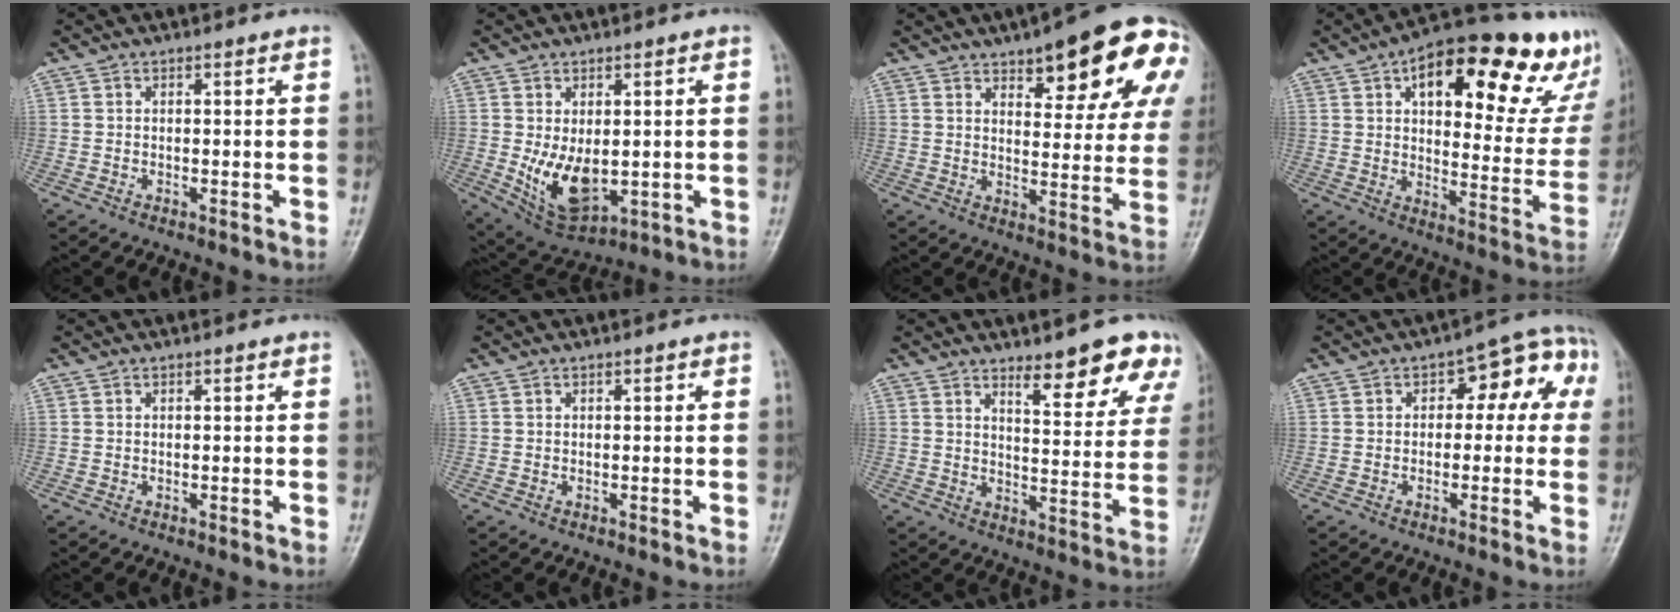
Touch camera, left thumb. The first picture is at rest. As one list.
[{"total": 9.9, "force": [-0.7, 5.8, 8.1], "torque": [-0.127, -0.013, 0.008]}, {"total": 20.0, "force": [10.0, 7.2, 15.8], "torque": [-0.170, -0.021, 0.129]}, {"total": 28.0, "force": [15.5, 11.3, 20.5], "torque": [-0.235, -0.026, 0.210]}, {"total": 0.0}, {"total": 0.0}, {"total": 10.7, "force": [7.5, 3.2, 6.9], "torque": [-0.050, -0.050, 0.099]}, {"total": 9.3, "force": [1.2, 5.6, 7.3], "torque": [-0.045, 0.041, 0.003]}]